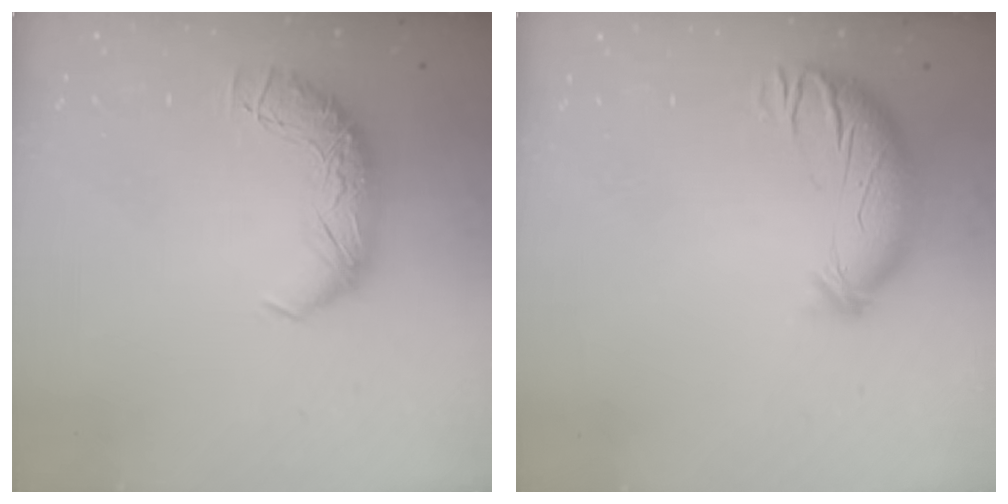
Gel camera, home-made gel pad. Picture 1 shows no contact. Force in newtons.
{"total": 3.6, "press": 2.9, "slide": 2.2}